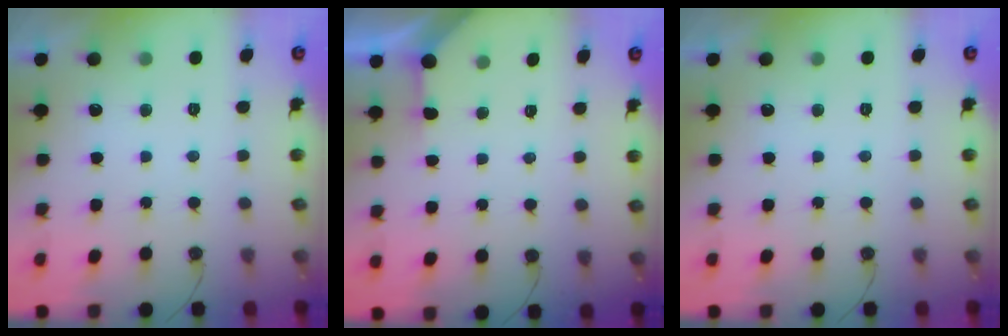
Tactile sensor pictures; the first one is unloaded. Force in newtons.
{"total": 2.7, "press": 2.7, "slide": 0.4}
{"total": 0.0}